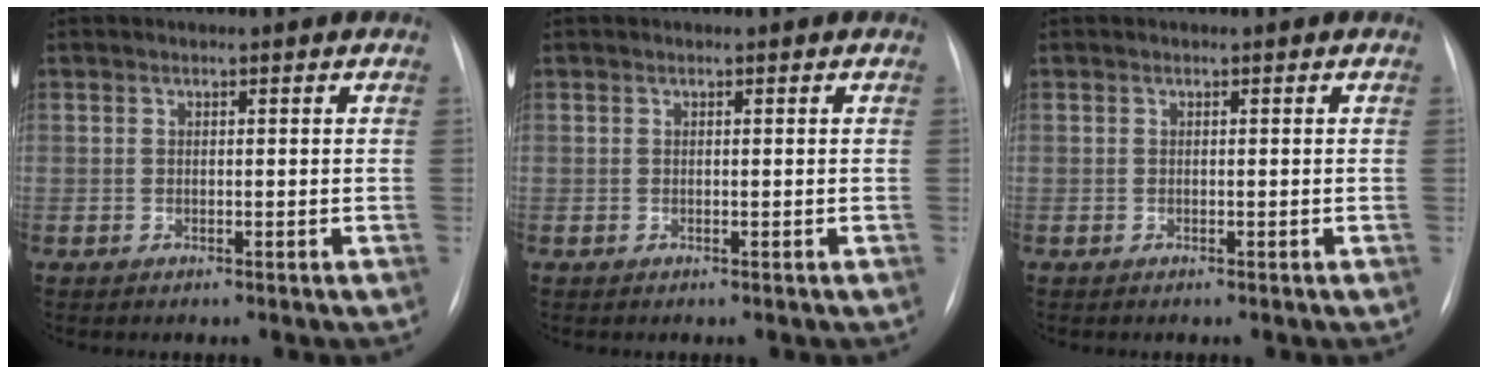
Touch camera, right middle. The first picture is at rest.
{"total": 0.0}
{"total": 0.0}